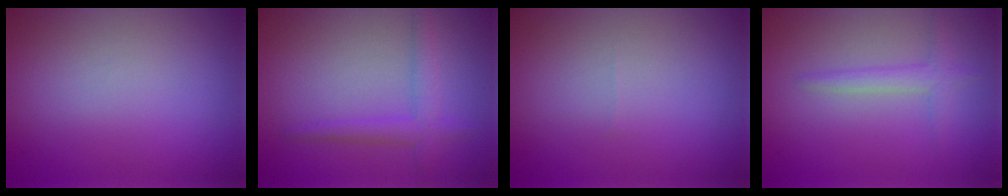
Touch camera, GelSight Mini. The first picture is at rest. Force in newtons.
{"total": 2.7, "press": 2.7, "slide": 0.0}
{"total": 0.0}
{"total": 1.7, "press": 1.7, "slide": 0.1}